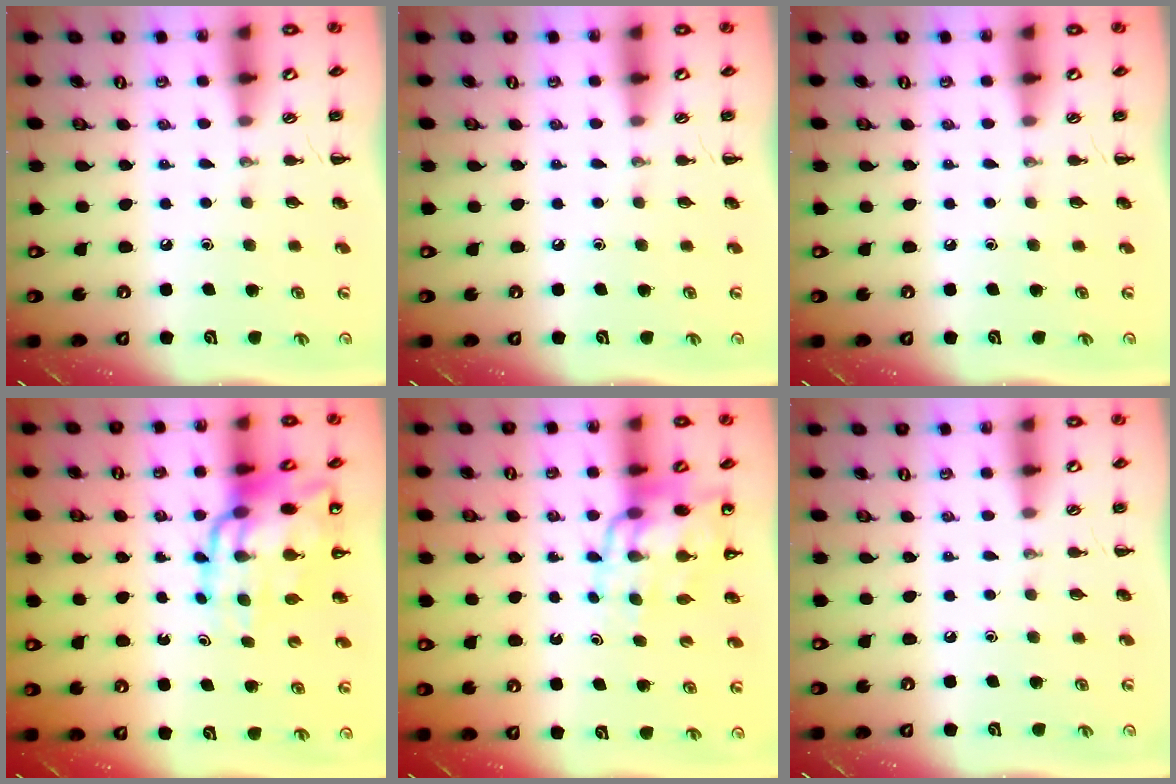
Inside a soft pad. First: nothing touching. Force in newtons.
{"total": 0.0}
{"total": 0.0}
{"total": 15.3, "press": 14.7, "slide": 4.2}
{"total": 13.9, "press": 13.4, "slide": 3.8}
{"total": 0.0}